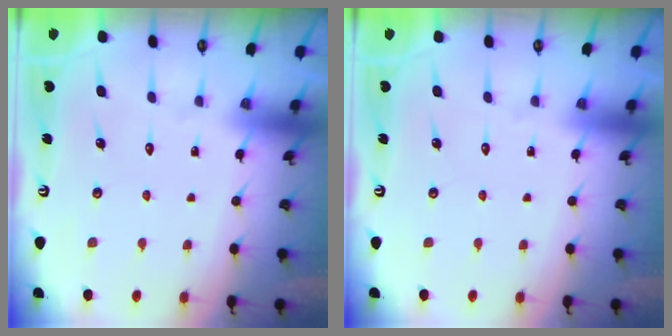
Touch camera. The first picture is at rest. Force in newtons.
{"total": 0.0}